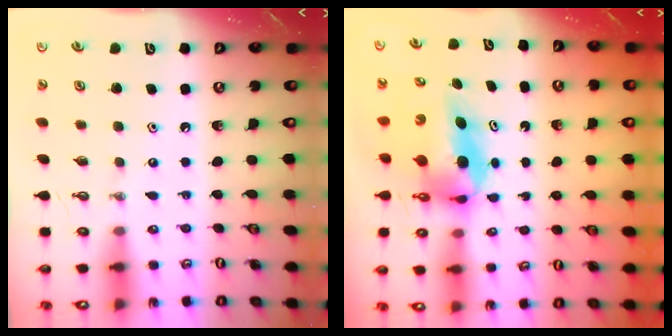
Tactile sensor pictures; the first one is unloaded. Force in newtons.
{"total": 7.4, "press": 6.9, "slide": 2.5}